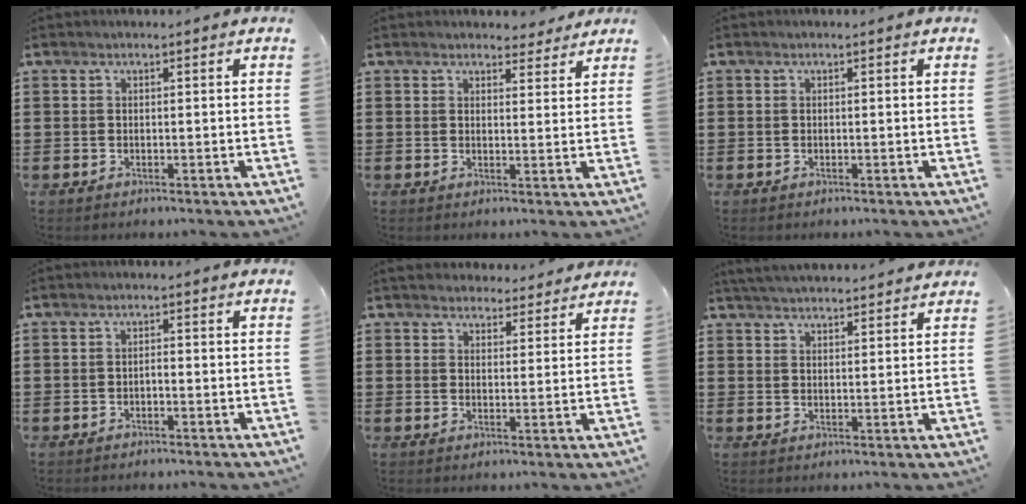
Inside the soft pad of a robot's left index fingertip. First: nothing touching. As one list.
[{"total": 3.0, "force": [2.8, 0.9, 0.5], "torque": [-0.009, -0.007, 0.050]}, {"total": 0.0}, {"total": 0.8, "force": [-0.6, 0.2, 0.6], "torque": [-0.014, -0.003, -0.011]}, {"total": 3.8, "force": [3.7, 0.9, -0.1], "torque": [-0.010, -0.010, 0.071]}, {"total": 3.5, "force": [3.4, -0.3, 0.3], "torque": [-0.018, -0.013, 0.063]}]